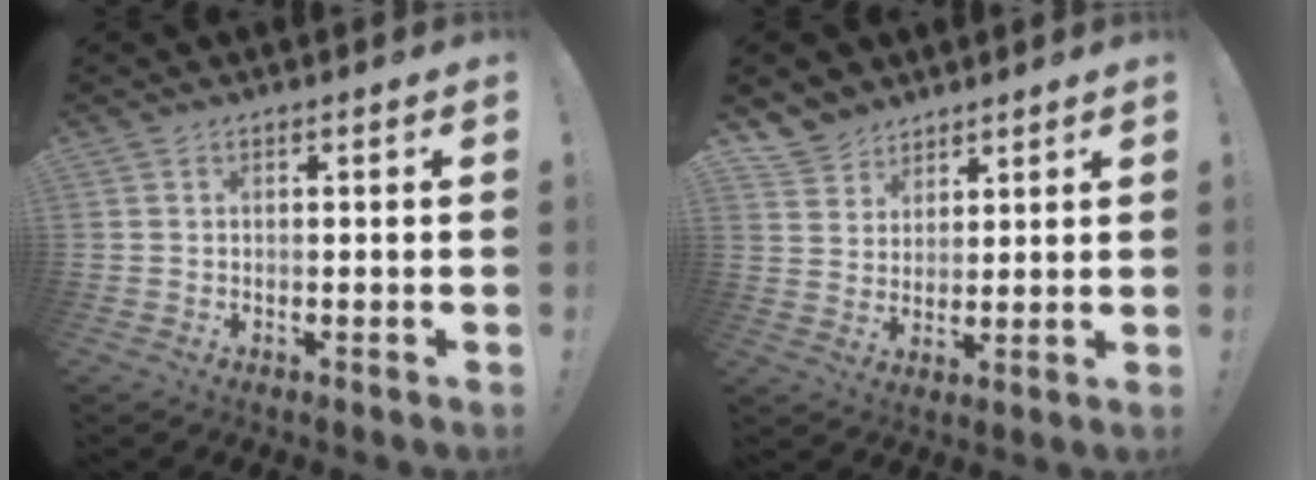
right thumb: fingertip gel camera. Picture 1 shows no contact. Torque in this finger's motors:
{"motor_torque": [-0.62, 0.60, -0.15, 0.44, 0.00]}